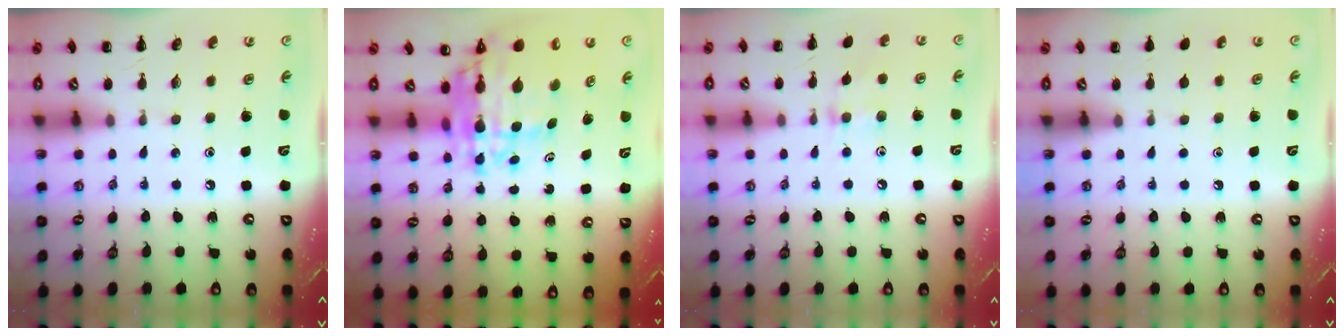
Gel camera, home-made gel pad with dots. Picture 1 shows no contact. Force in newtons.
{"total": 12.0, "press": 11.4, "slide": 3.8}
{"total": 6.8, "press": 6.6, "slide": 1.5}
{"total": 1.1, "press": 1.1, "slide": 0.2}